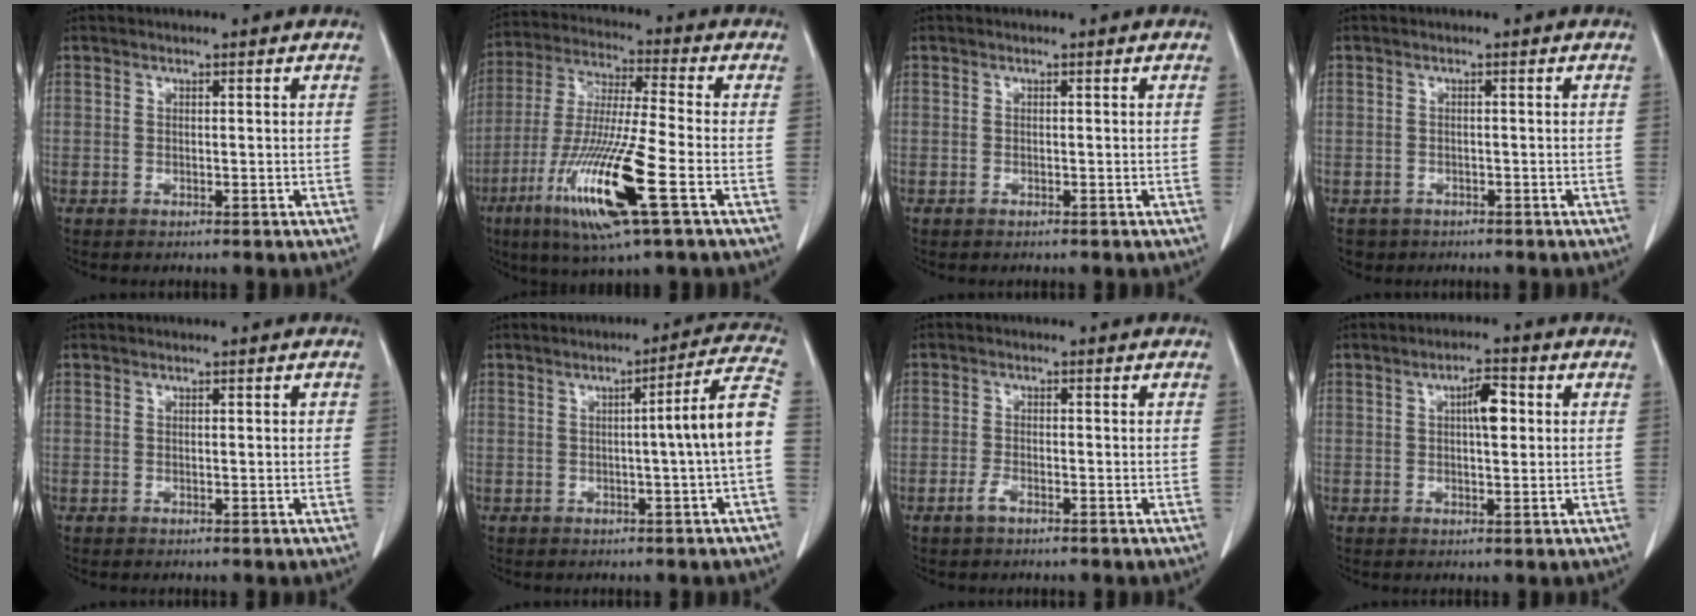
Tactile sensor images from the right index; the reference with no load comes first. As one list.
[{"total": 16.8, "force": [-6.7, 0.6, 15.4], "torque": [-0.320, -0.031, -0.125]}, {"total": 0.0}, {"total": 2.8, "force": [-1.6, 2.3, 0.0], "torque": [0.001, 0.004, -0.025]}, {"total": 0.7, "force": [0.1, 0.3, 0.6], "torque": [-0.010, 0.002, 0.002]}, {"total": 7.9, "force": [-0.8, -1.3, 7.8], "torque": [-0.099, 0.015, -0.014]}, {"total": 1.8, "force": [-1.1, 0.5, 1.3], "torque": [-0.026, 0.000, -0.022]}, {"total": 4.2, "force": [0.9, 1.2, 3.9], "torque": [-0.066, 0.008, 0.012]}]